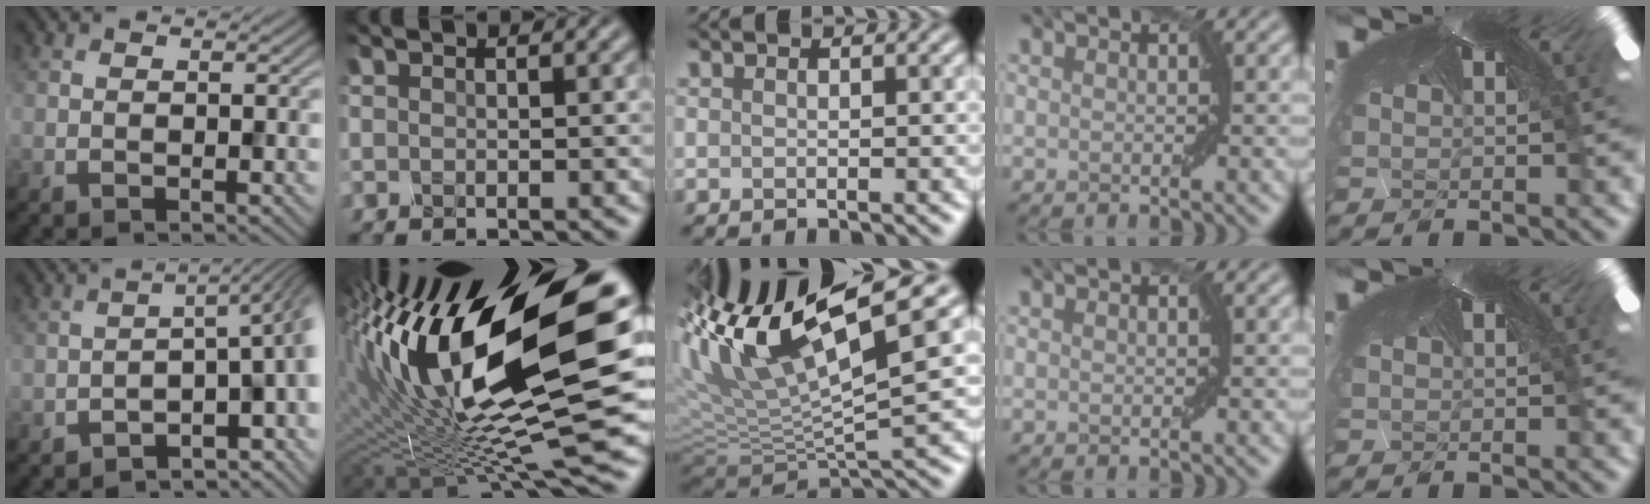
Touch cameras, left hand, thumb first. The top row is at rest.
{"thumb": {"total": 8.1, "force": [-5.0, 2.7, 5.7], "torque": [-0.051, -0.008, -0.075]}, "index": {"total": 18.5, "force": [2.6, 6.3, 17.2], "torque": [-0.309, 0.017, 0.036]}, "middle": {"total": 12.1, "force": [5.8, 3.4, 10.1], "torque": [-0.214, 0.027, 0.122]}}